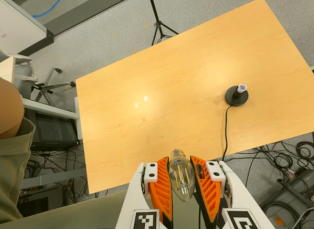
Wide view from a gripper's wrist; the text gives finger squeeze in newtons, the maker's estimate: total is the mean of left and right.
{"total": 23.3, "left": 25.3, "right": 21.3}